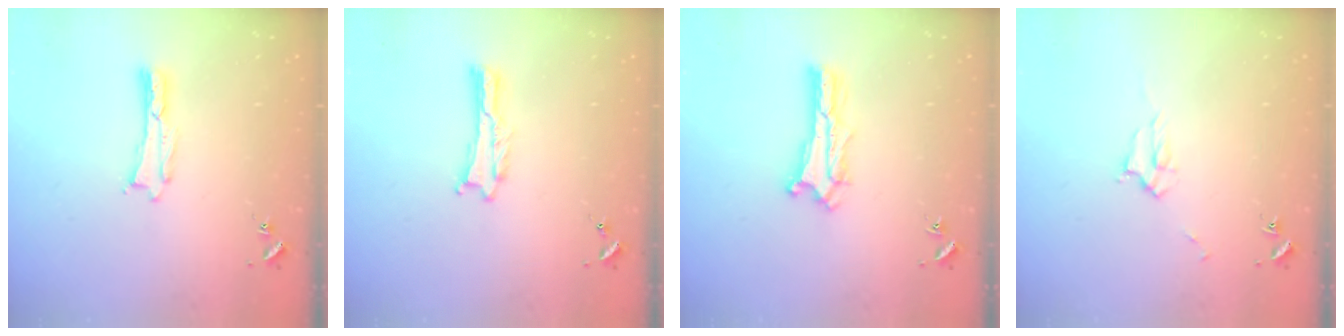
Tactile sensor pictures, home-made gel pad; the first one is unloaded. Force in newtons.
{"total": 0.0}
{"total": 0.9, "press": 0.9, "slide": 0.2}
{"total": 2.3, "press": 2.3, "slide": 0.3}